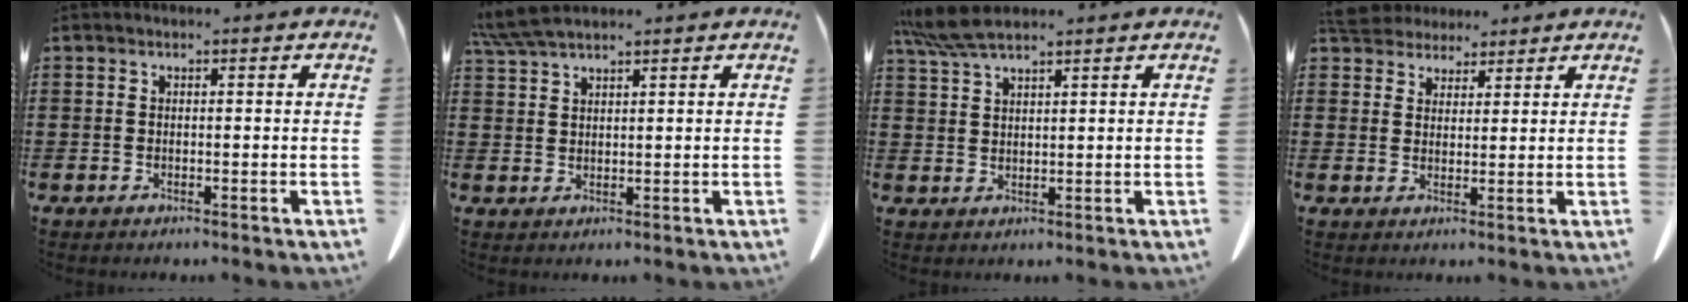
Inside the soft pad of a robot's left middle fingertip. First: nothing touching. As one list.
[{"total": 4.5, "force": [3.7, 0.4, 2.5], "torque": [-0.060, -0.004, 0.072]}, {"total": 5.6, "force": [4.5, 0.8, 3.3], "torque": [-0.077, -0.005, 0.085]}, {"total": 5.0, "force": [4.6, 1.6, 0.8], "torque": [-0.036, -0.008, 0.088]}]